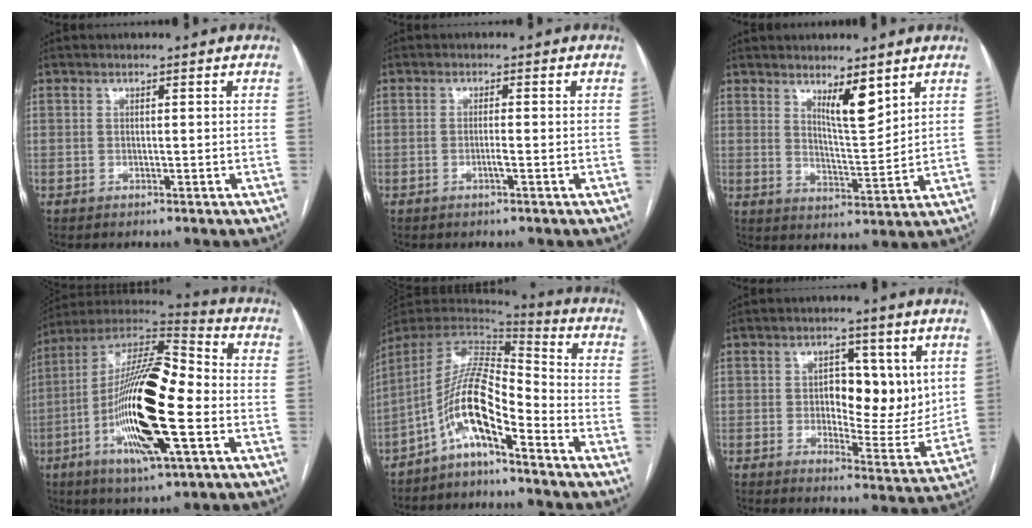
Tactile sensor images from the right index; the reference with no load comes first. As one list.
[{"total": 1.5, "force": [-0.6, -0.1, 1.3], "torque": [-0.026, -0.001, -0.013]}, {"total": 6.0, "force": [3.9, 1.0, 4.4], "torque": [-0.077, -0.016, 0.069]}, {"total": 22.1, "force": [-4.8, 4.0, 21.2], "torque": [-0.403, -0.007, -0.087]}, {"total": 11.2, "force": [-6.1, 2.0, 9.2], "torque": [-0.175, 0.023, -0.115]}, {"total": 10.1, "force": [2.1, 5.0, 8.5], "torque": [-0.104, 0.004, 0.034]}]